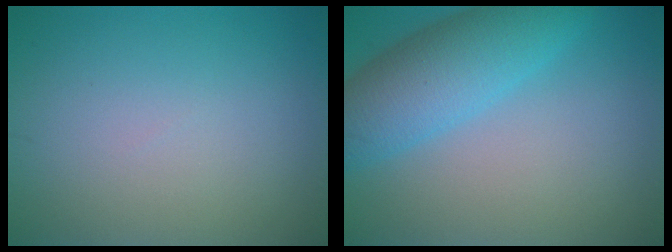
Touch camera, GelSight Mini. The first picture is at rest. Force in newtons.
{"total": 6.6, "press": 6.6, "slide": 0.1}